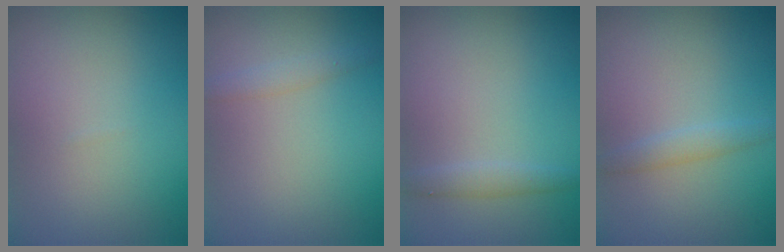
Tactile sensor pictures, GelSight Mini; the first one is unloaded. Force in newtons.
{"total": 1.2, "press": 1.2, "slide": 0.0}
{"total": 1.3, "press": 1.3, "slide": 0.2}
{"total": 1.5, "press": 1.5, "slide": 0.0}